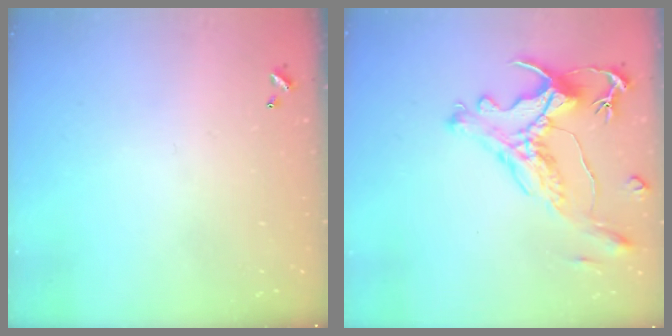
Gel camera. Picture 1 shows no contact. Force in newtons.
{"total": 1.9, "press": 1.4, "slide": 1.2}